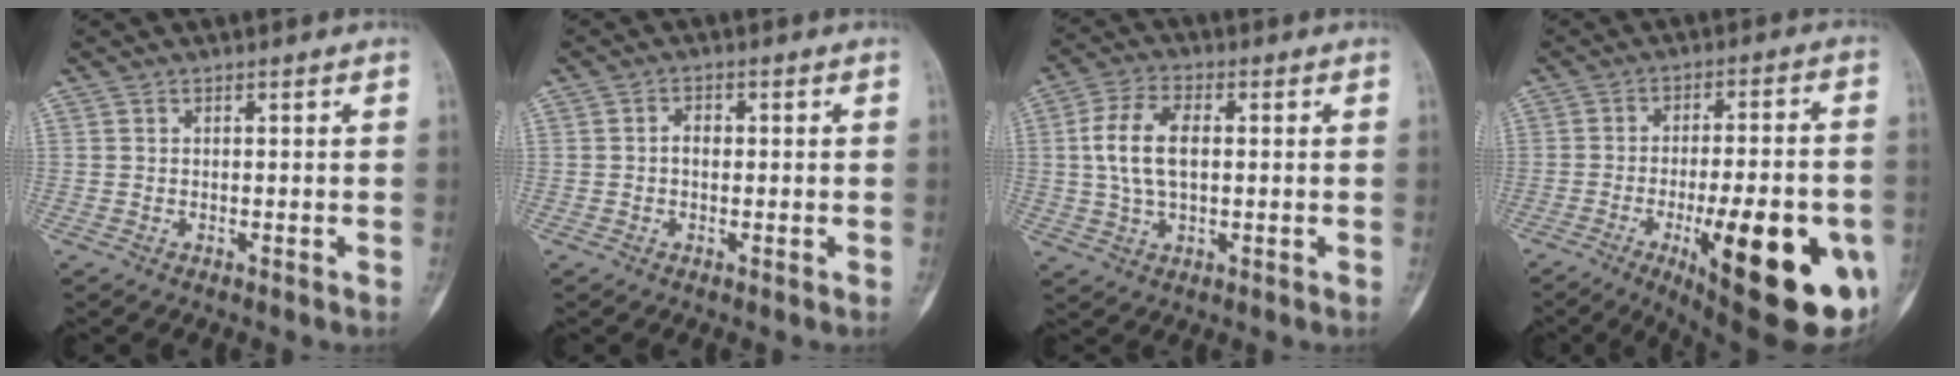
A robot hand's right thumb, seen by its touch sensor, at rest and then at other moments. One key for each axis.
{"total": 1.9, "fx": -0.1, "fy": 1.4, "fz": 1.3, "tx": -0.011, "ty": 0.008, "tz": -0.006}
{"total": 9.6, "fx": 0.9, "fy": 5.3, "fz": 7.9, "tx": -0.156, "ty": 0.012, "tz": 0.018}
{"total": 26.6, "fx": -8.8, "fy": 7.9, "fz": 23.9, "tx": -0.280, "ty": 0.000, "tz": -0.106}